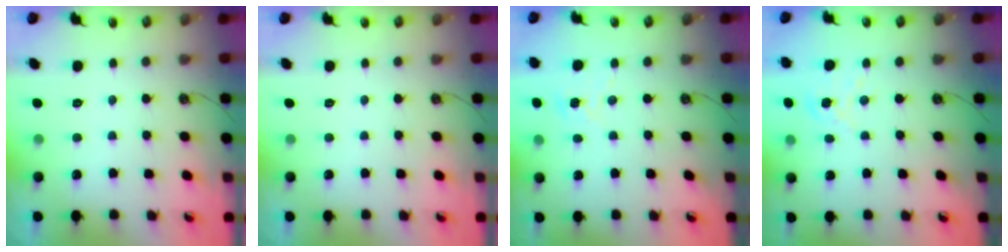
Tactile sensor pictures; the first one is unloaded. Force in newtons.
{"total": 0.0}
{"total": 2.9, "press": 2.8, "slide": 0.3}
{"total": 2.8, "press": 2.7, "slide": 0.3}